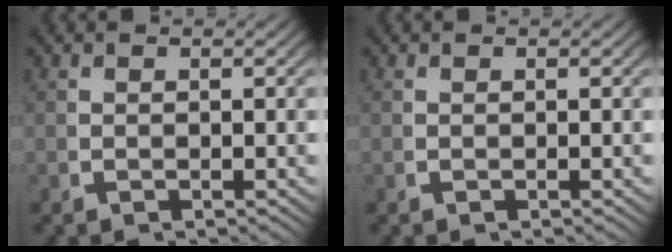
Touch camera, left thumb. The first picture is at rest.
{"total": 0.0}